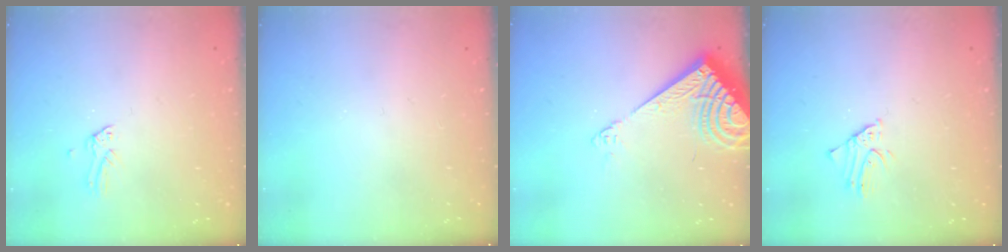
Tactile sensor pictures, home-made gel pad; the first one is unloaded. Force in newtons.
{"total": 0.0}
{"total": 8.8, "press": 8.7, "slide": 1.4}
{"total": 2.0, "press": 2.0, "slide": 0.1}